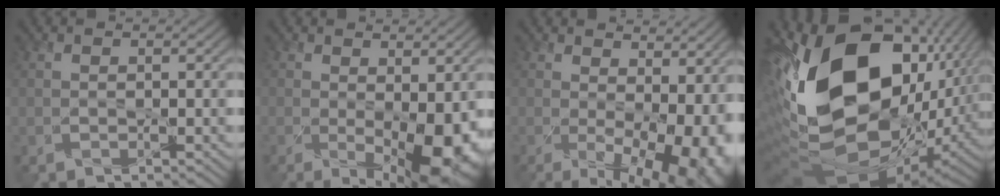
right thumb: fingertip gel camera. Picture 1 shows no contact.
{"total": 8.2, "force": [-1.5, 4.1, 6.9], "torque": [-0.103, -0.027, -0.010]}
{"total": 12.9, "force": [-0.6, 7.4, 10.6], "torque": [-0.130, -0.037, 0.031]}
{"total": 21.7, "force": [3.2, 12.8, 17.2], "torque": [-0.361, -0.026, 0.073]}